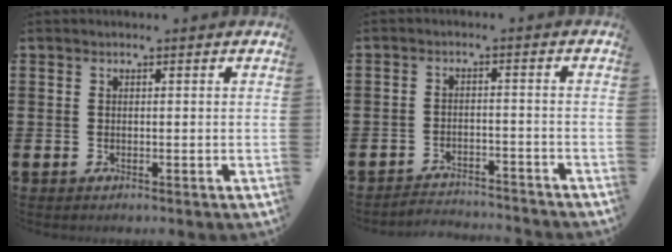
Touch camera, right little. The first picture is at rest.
{"total": 2.7, "force": [-2.7, 0.1, -0.2], "torque": [-0.004, 0.002, -0.060]}